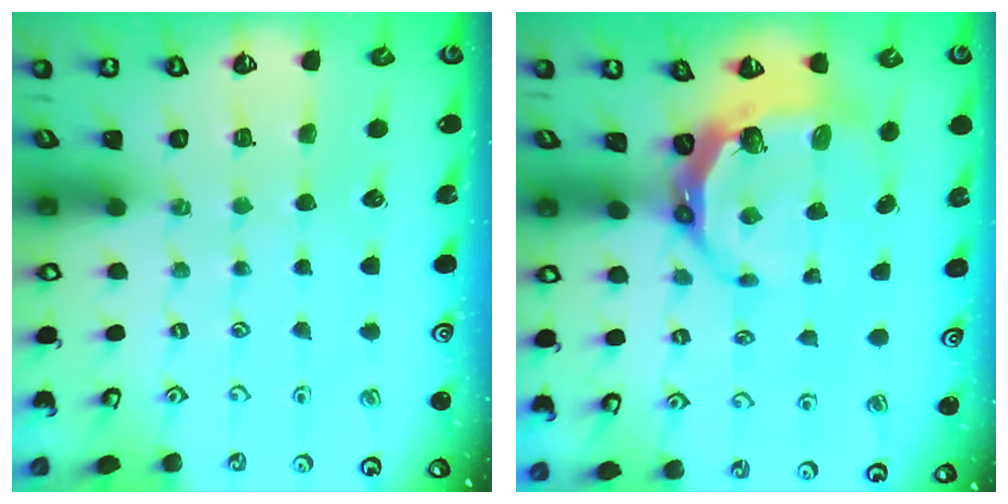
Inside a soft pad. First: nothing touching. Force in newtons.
{"total": 8.1, "press": 7.0, "slide": 4.1}